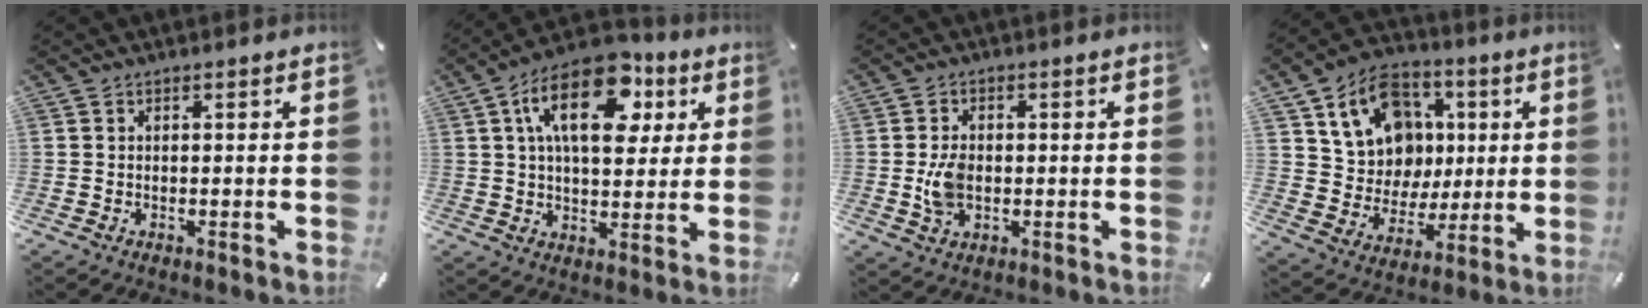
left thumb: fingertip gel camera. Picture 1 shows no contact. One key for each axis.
{"total": 18.6, "fx": 7.7, "fy": 10.2, "fz": 13.4, "tx": -0.214, "ty": -0.021, "tz": 0.128}
{"total": 6.1, "fx": -0.4, "fy": 4.2, "fz": 4.4, "tx": -0.091, "ty": -0.002, "tz": -0.011}
{"total": 16.3, "fx": 5.5, "fy": 13.8, "fz": 6.7, "tx": -0.102, "ty": -0.017, "tz": 0.111}